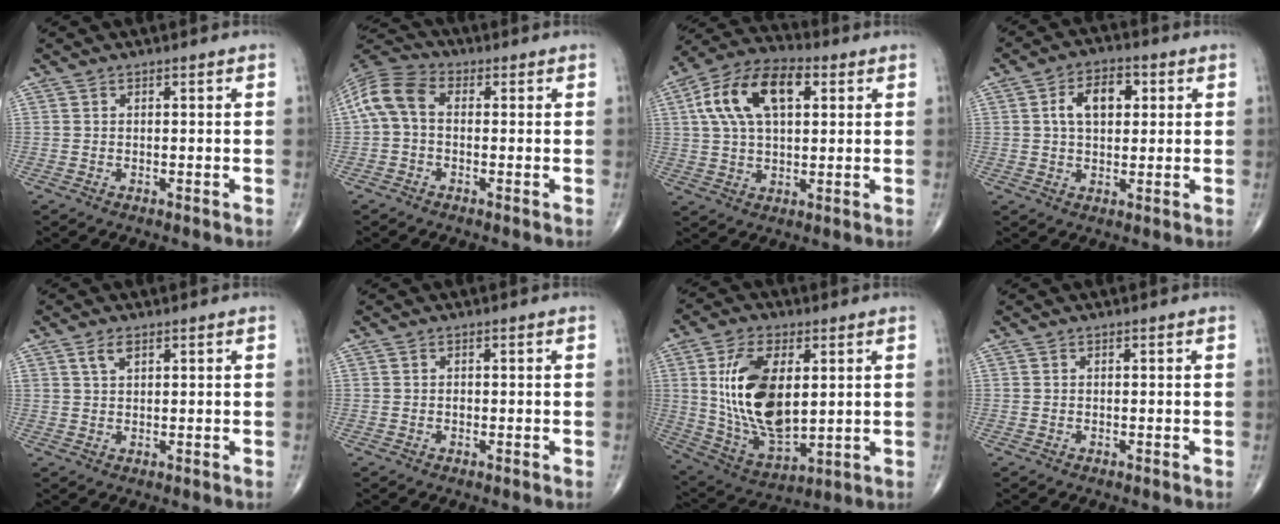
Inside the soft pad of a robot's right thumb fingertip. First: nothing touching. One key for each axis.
{"total": 8.3, "fx": 0.1, "fy": 5.4, "fz": 6.3, "tx": -0.129, "ty": 0.025, "tz": -0.012}
{"total": 15.3, "fx": 4.4, "fy": 8.3, "fz": 12.0, "tx": -0.217, "ty": 0.021, "tz": 0.073}
{"total": 8.2, "fx": 1.8, "fy": 5.0, "fz": 6.3, "tx": -0.091, "ty": 0.011, "tz": 0.027}
{"total": 2.5, "fx": 1.4, "fy": 1.1, "fz": 1.7, "tx": -0.034, "ty": 0.000, "tz": 0.030}
{"total": 0.5, "fx": -0.1, "fy": 0.4, "fz": 0.3, "tx": -0.006, "ty": 0.001, "tz": -0.003}
{"total": 18.5, "fx": 3.1, "fy": 9.6, "fz": 15.5, "tx": -0.281, "ty": -0.019, "tz": 0.070}
{"total": 0.0}